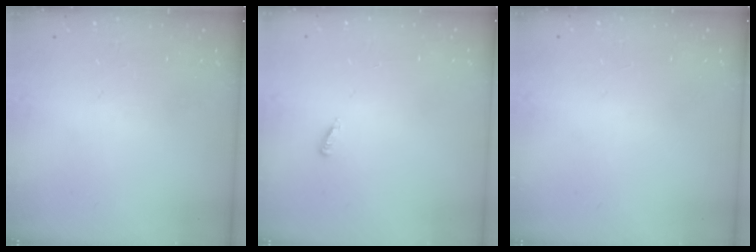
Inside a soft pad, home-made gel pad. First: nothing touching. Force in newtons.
{"total": 3.2, "press": 3.2, "slide": 0.5}
{"total": 1.1, "press": 0.8, "slide": 0.7}